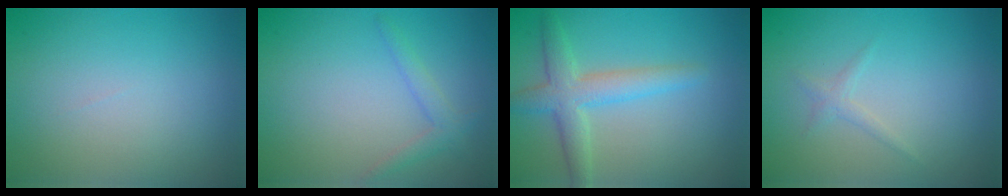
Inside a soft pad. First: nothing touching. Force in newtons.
{"total": 1.8, "press": 1.8, "slide": 0.1}
{"total": 3.9, "press": 3.9, "slide": 0.3}
{"total": 0.9, "press": 0.9, "slide": 0.1}